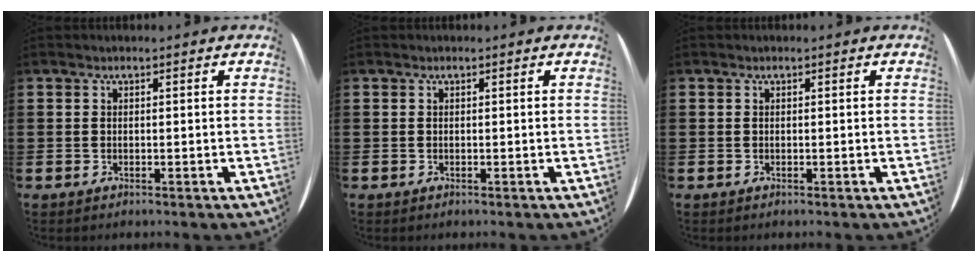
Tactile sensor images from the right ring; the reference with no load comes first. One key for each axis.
{"total": 0.0}
{"total": 0.0}